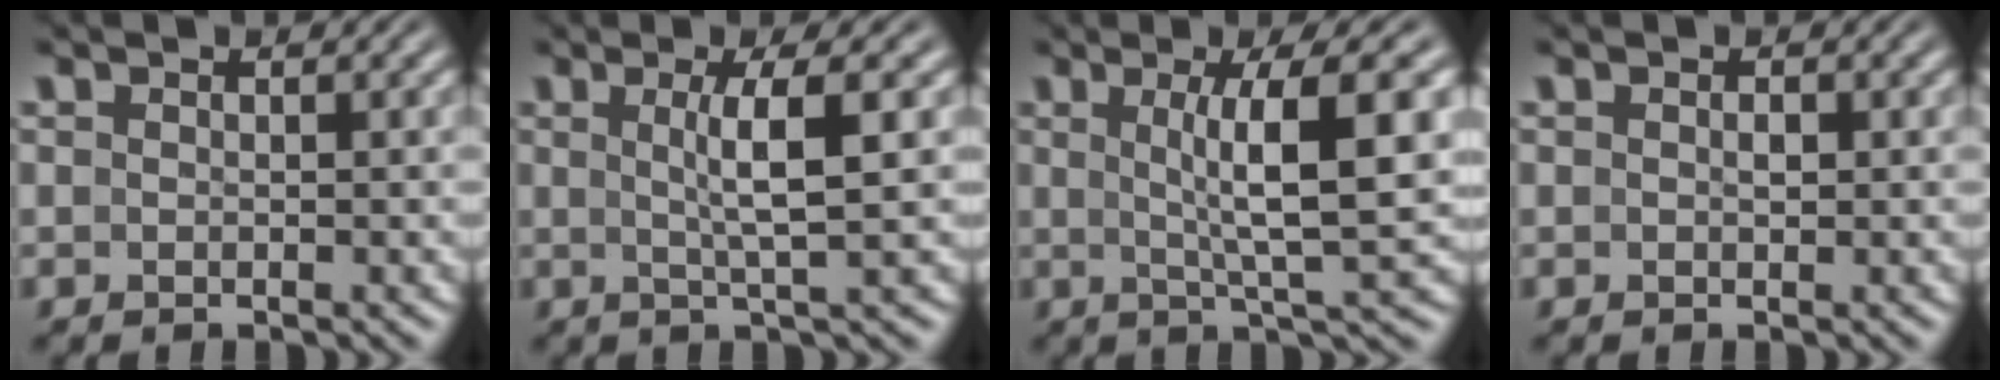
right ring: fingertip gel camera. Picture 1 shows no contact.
{"total": 3.5, "force": [0.6, -0.7, 3.3], "torque": [-0.055, -0.004, 0.015]}
{"total": 6.0, "force": [1.1, 0.1, 5.9], "torque": [-0.085, -0.002, 0.024]}
{"total": 0.6, "force": [0.0, 0.4, 0.5], "torque": [-0.013, -0.006, 0.004]}